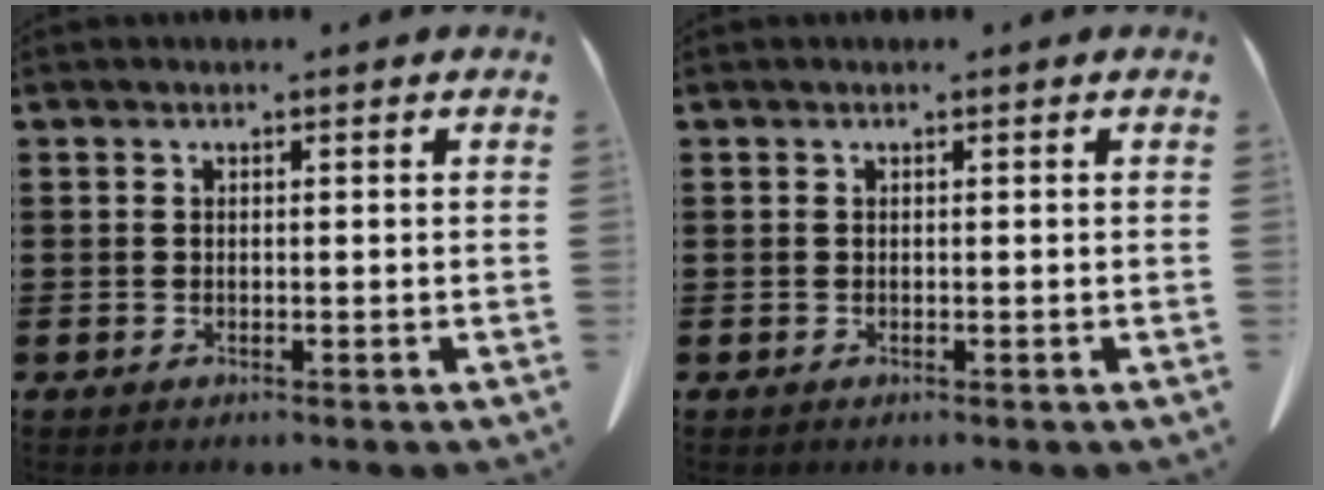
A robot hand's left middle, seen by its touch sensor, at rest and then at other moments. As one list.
[{"total": 0.0}]